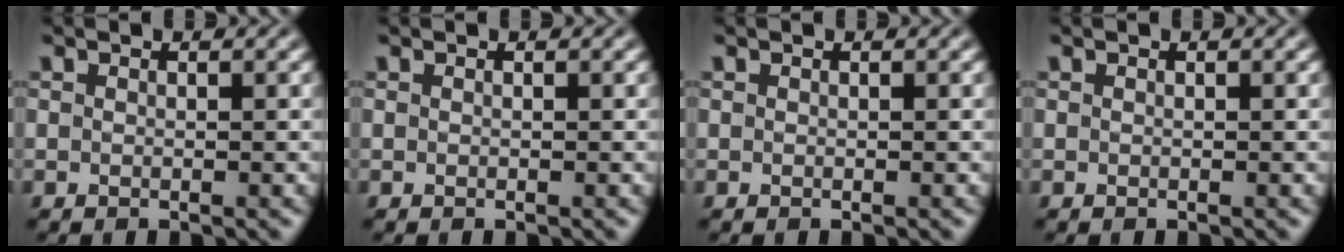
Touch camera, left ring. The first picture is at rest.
{"total": 0.0}
{"total": 0.0}
{"total": 0.0}